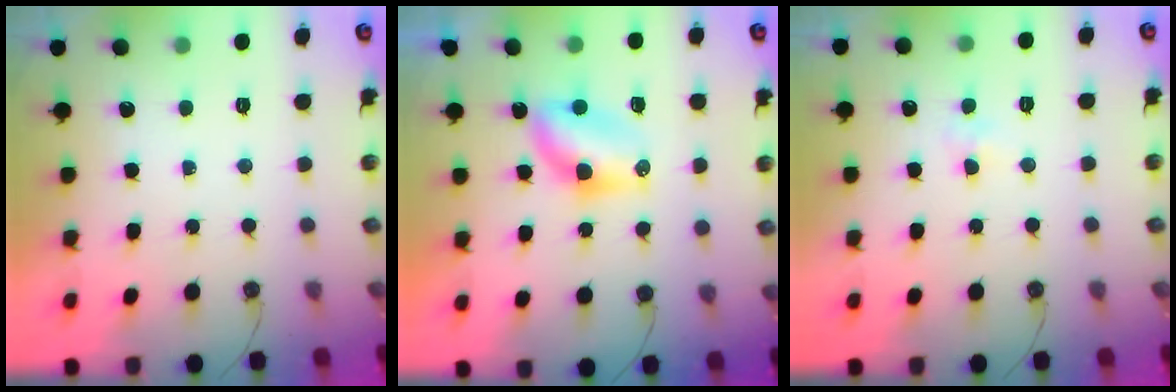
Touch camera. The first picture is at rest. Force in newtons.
{"total": 8.0, "press": 7.3, "slide": 3.3}
{"total": 4.6, "press": 3.7, "slide": 2.6}